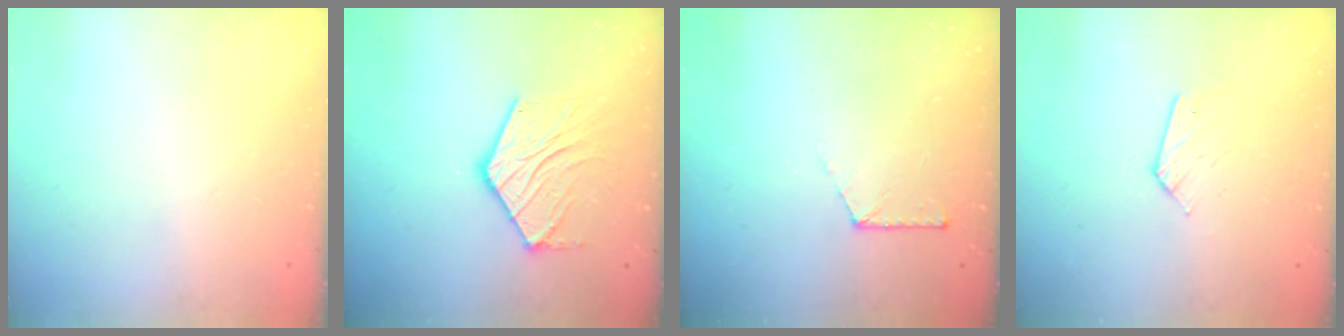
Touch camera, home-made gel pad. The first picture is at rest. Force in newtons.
{"total": 12.6, "press": 12.5, "slide": 0.9}
{"total": 5.4, "press": 5.4, "slide": 0.6}
{"total": 3.9, "press": 3.9, "slide": 0.3}